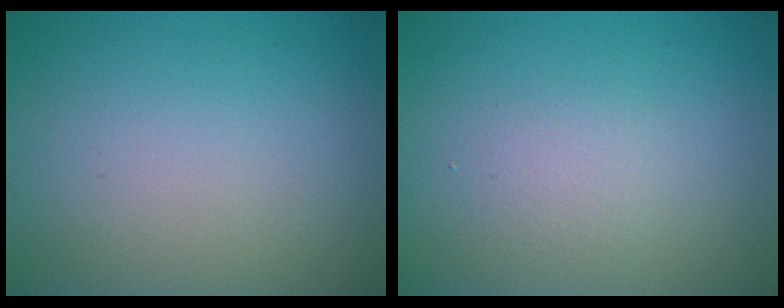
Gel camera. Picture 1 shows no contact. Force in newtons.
{"total": 1.4, "press": 1.4, "slide": 0.1}